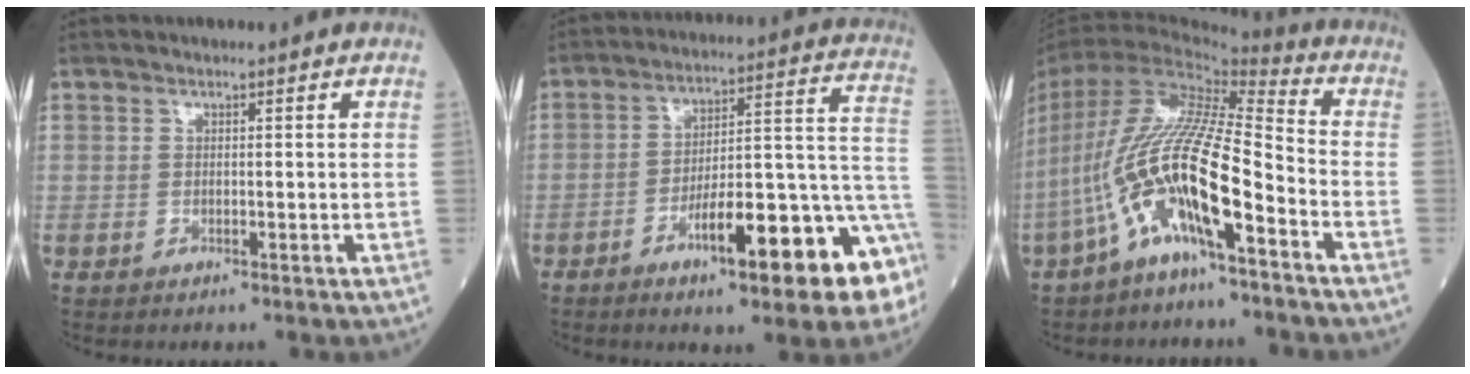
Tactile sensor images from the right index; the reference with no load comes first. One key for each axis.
{"total": 17.3, "fx": -8.0, "fy": 2.8, "fz": 15.1, "tx": -0.161, "ty": 0.028, "tz": -0.108}
{"total": 18.6, "fx": -7.7, "fy": 3.5, "fz": 16.6, "tx": -0.354, "ty": 0.002, "tz": -0.138}